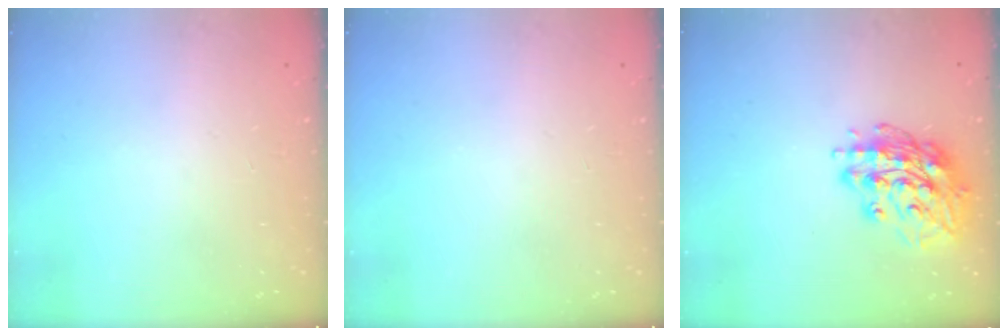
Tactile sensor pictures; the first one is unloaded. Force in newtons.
{"total": 0.0}
{"total": 15.3, "press": 15.3, "slide": 0.8}